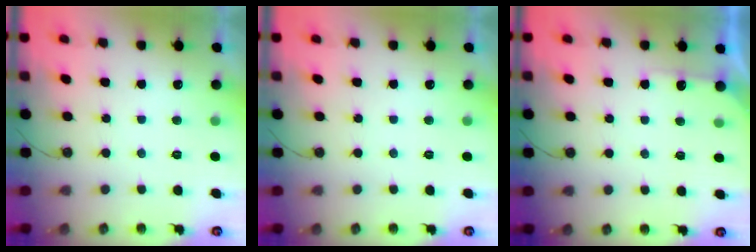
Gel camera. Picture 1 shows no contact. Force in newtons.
{"total": 0.0}
{"total": 5.5, "press": 5.5, "slide": 0.4}